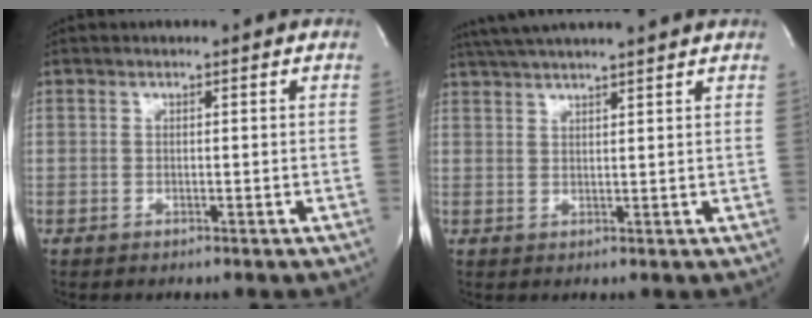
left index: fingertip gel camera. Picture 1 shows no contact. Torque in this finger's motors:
{"motor_torque": [0.20, -0.22, 0.23, 0.14]}